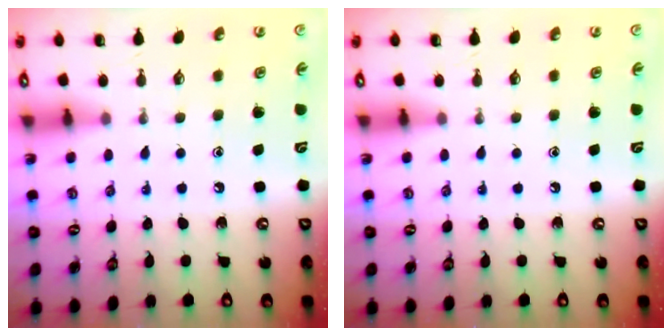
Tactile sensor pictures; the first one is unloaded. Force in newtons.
{"total": 0.0}